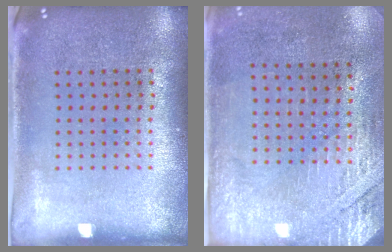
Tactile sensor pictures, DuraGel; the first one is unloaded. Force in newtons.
{"total": 2.7, "press": 2.3, "slide": 1.4}